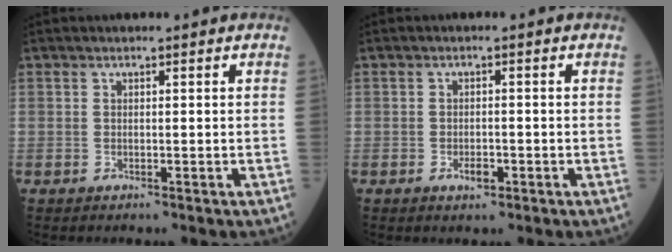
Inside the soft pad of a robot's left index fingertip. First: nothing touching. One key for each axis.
{"total": 1.9, "fx": -1.1, "fy": 0.8, "fz": 1.3, "tx": -0.022, "ty": 0.001, "tz": -0.014}